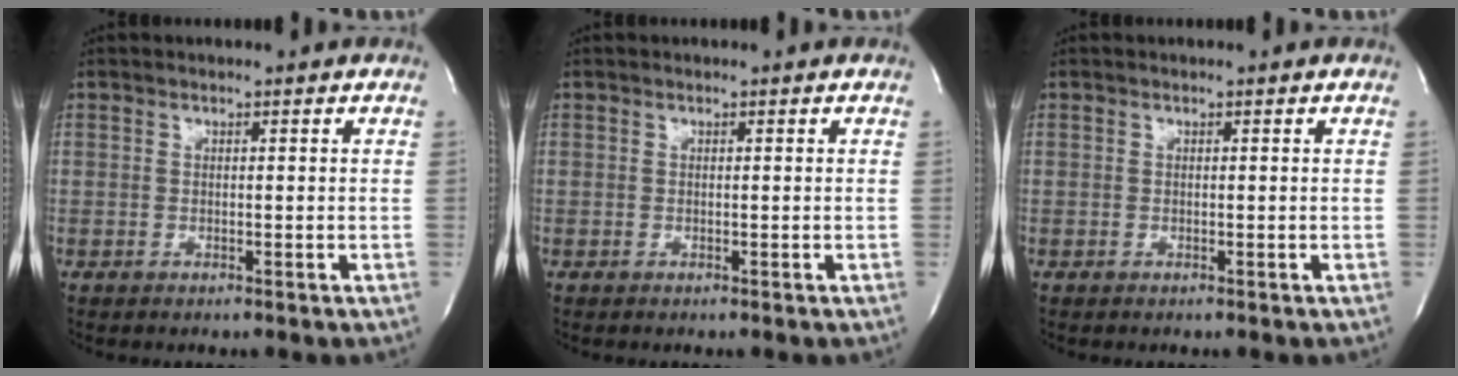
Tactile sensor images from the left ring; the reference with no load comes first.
{"total": 0.0}
{"total": 0.0}